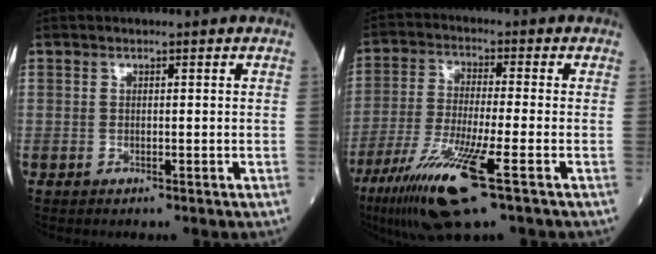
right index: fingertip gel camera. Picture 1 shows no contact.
{"total": 12.8, "force": [-6.5, 0.4, 11.0], "torque": [-0.227, -0.033, -0.115]}